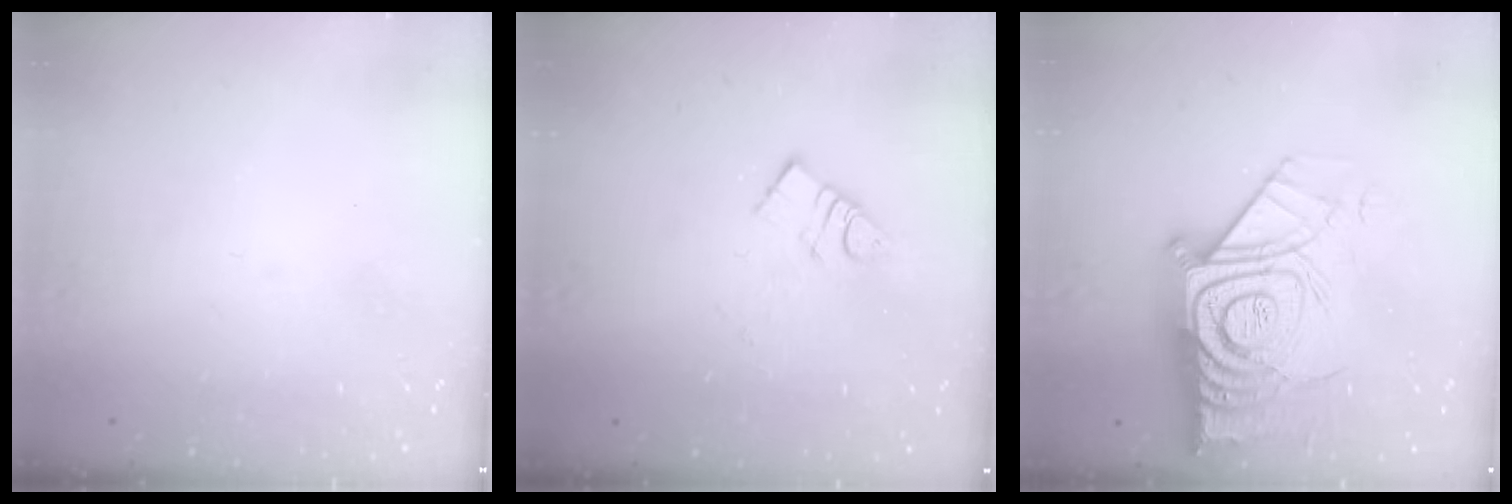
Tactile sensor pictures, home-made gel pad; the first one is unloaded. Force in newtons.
{"total": 5.9, "press": 5.9, "slide": 0.1}
{"total": 22.0, "press": 21.9, "slide": 1.7}